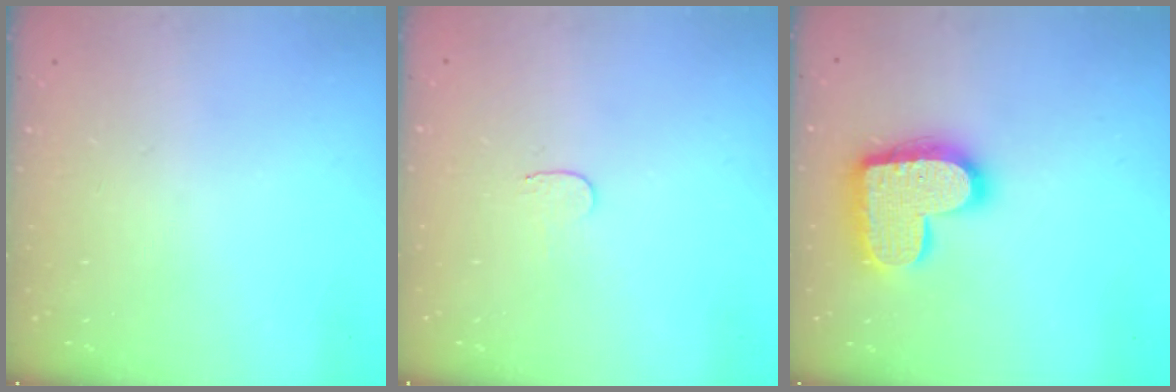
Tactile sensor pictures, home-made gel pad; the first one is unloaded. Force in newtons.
{"total": 3.4, "press": 3.4, "slide": 0.4}
{"total": 17.5, "press": 17.5, "slide": 1.0}